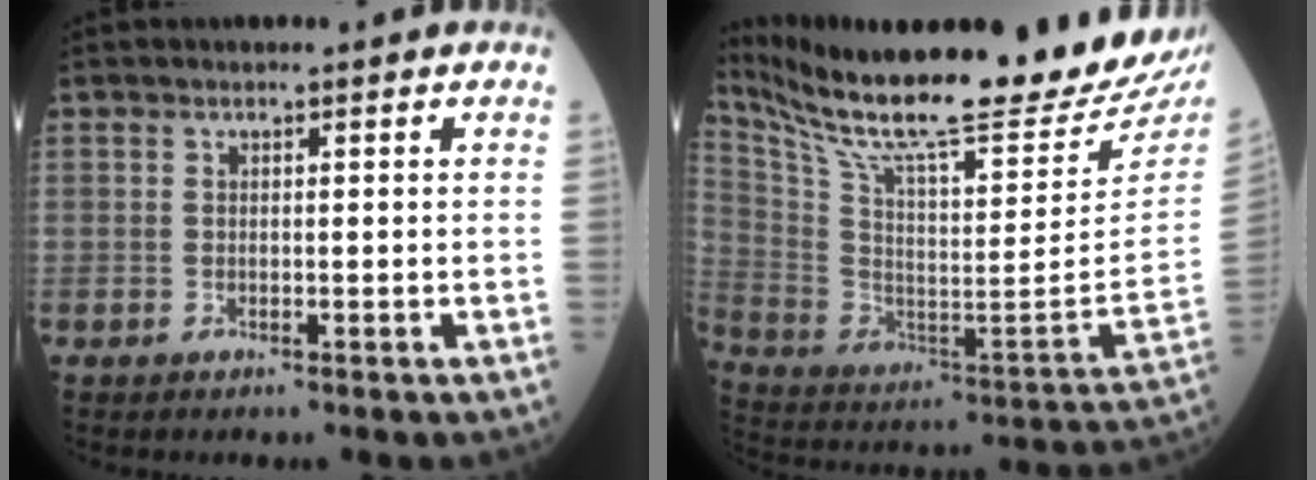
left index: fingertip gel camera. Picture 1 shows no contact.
{"total": 30.8, "force": [26.8, 1.4, 15.0], "torque": [-0.279, -0.107, 0.397]}